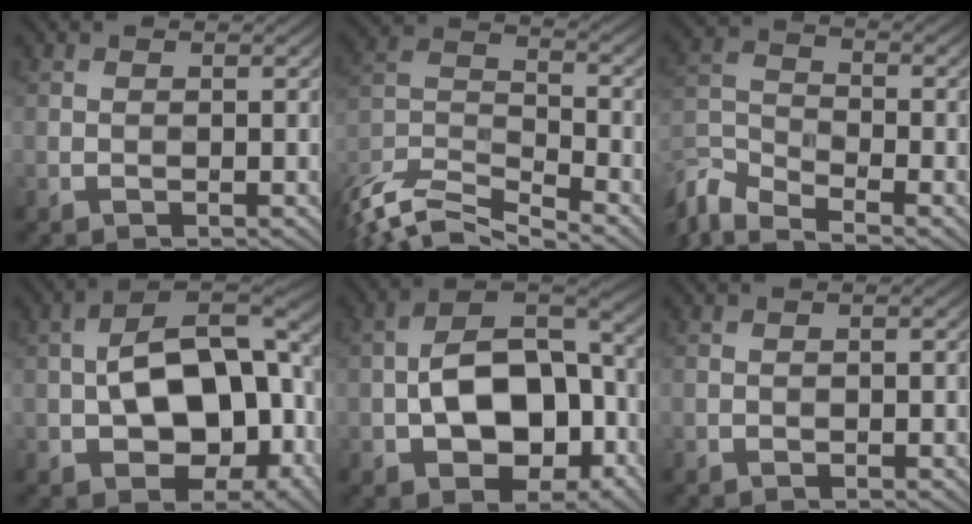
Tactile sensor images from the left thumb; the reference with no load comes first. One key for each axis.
{"total": 10.4, "fx": -8.6, "fy": 2.5, "fz": 5.3, "tx": -0.119, "ty": -0.013, "tz": -0.174}
{"total": 8.3, "fx": -6.9, "fy": 2.3, "fz": 4.0, "tx": -0.092, "ty": -0.016, "tz": -0.152}
{"total": 15.3, "fx": -1.8, "fy": 9.2, "fz": 12.1, "tx": -0.195, "ty": 0.003, "tz": -0.028}
{"total": 13.3, "fx": -3.1, "fy": 8.4, "fz": 9.8, "tx": -0.158, "ty": 0.001, "tz": -0.057}
{"total": 0.0}